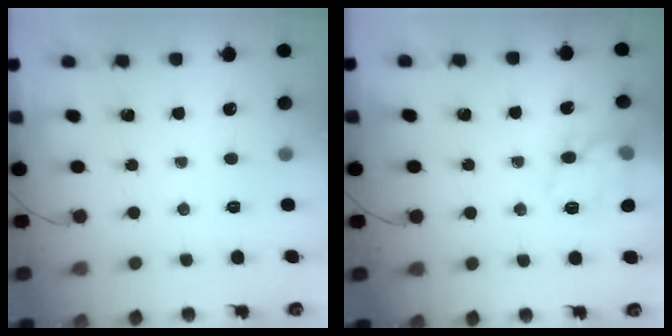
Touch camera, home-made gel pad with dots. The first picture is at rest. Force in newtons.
{"total": 12.9, "press": 12.9, "slide": 0.6}